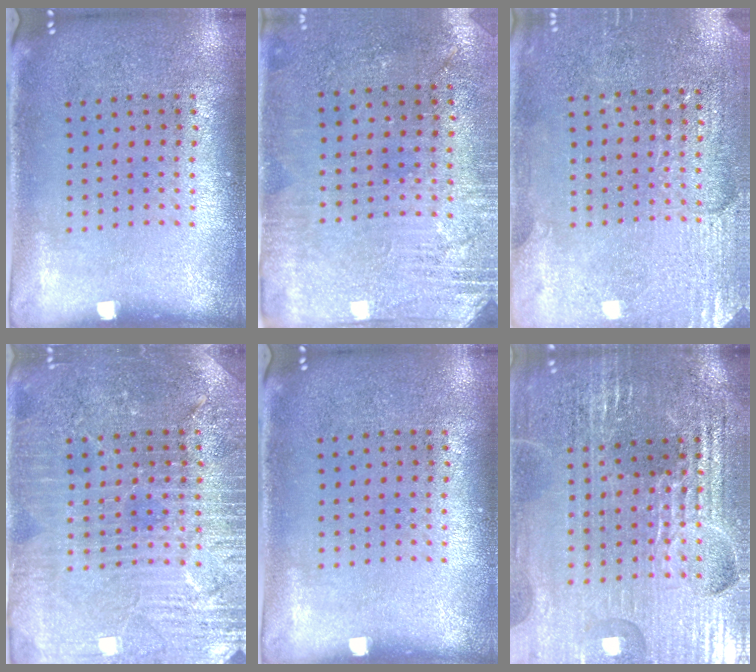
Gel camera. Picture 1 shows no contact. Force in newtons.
{"total": 2.8, "press": 2.5, "slide": 1.2}
{"total": 2.9, "press": 2.8, "slide": 0.6}
{"total": 4.0, "press": 3.8, "slide": 1.2}
{"total": 0.0}
{"total": 4.7, "press": 4.5, "slide": 1.5}